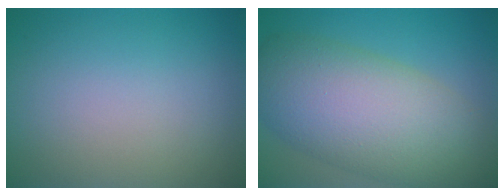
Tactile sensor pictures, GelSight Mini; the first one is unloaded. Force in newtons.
{"total": 11.2, "press": 11.1, "slide": 0.5}